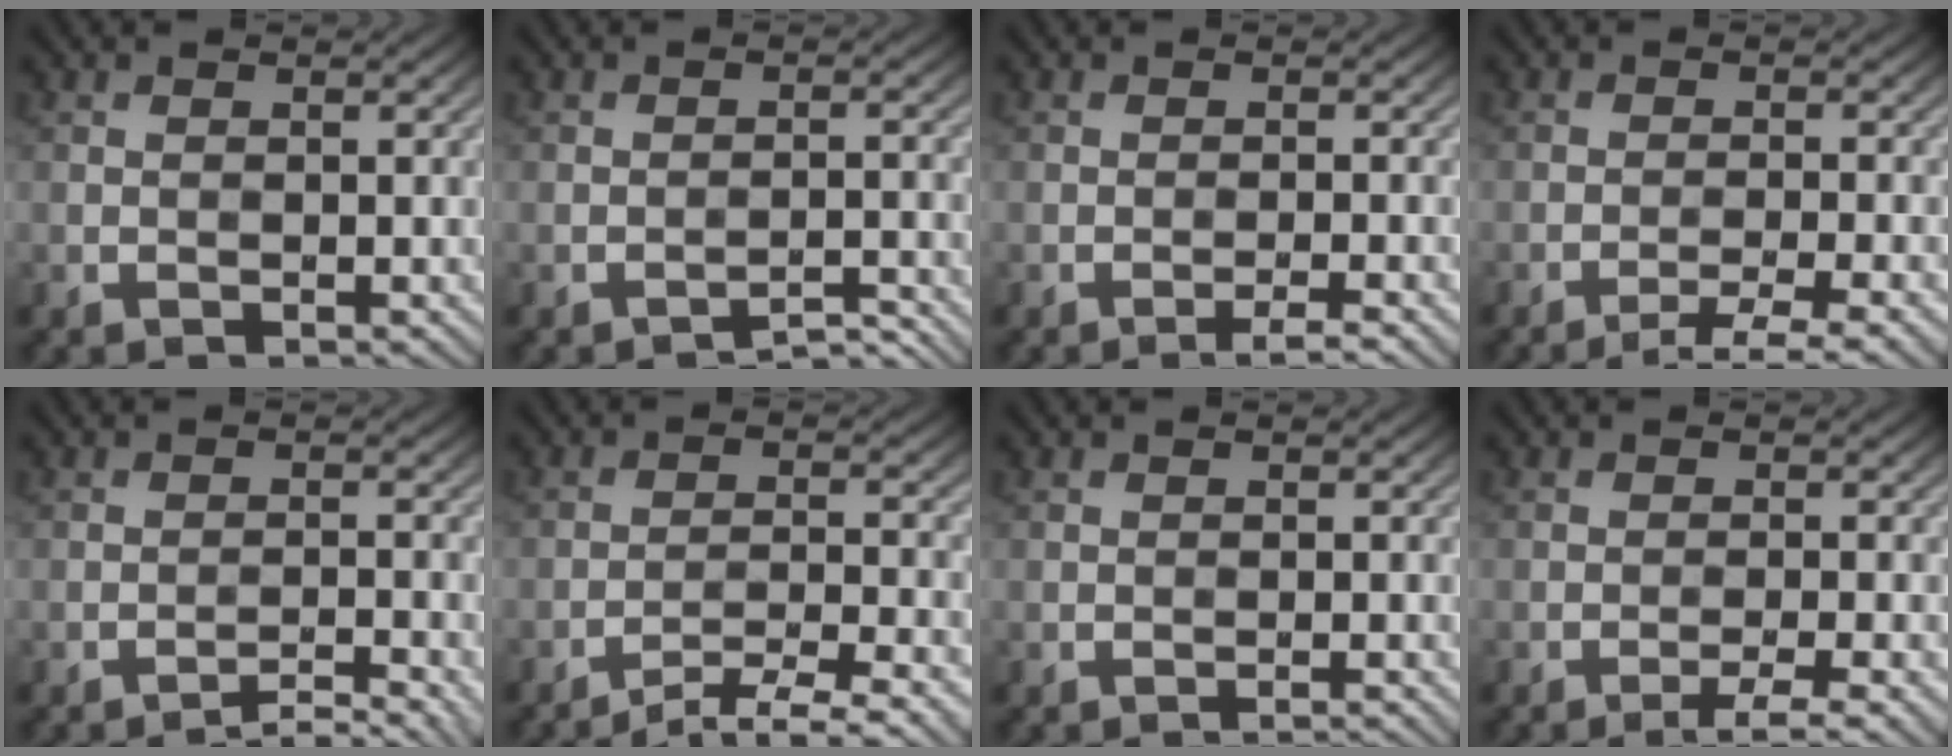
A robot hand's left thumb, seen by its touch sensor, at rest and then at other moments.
{"total": 2.5, "force": [-2.4, 0.2, 0.5], "torque": [0.002, 0.013, -0.036]}
{"total": 1.9, "force": [-1.3, 0.1, 1.4], "torque": [-0.015, 0.009, -0.026]}
{"total": 3.5, "force": [-2.3, 0.4, 2.6], "torque": [-0.042, 0.006, -0.043]}
{"total": 3.0, "force": [-2.5, 0.3, 1.6], "torque": [-0.019, 0.012, -0.044]}
{"total": 5.3, "force": [-4.1, 0.8, 3.2], "torque": [-0.059, 0.013, -0.069]}
{"total": 0.6, "force": [-0.6, 0.0, 0.3], "torque": [0.002, 0.004, -0.016]}
{"total": 2.8, "force": [-1.8, 0.2, 2.1], "torque": [-0.030, 0.008, -0.034]}